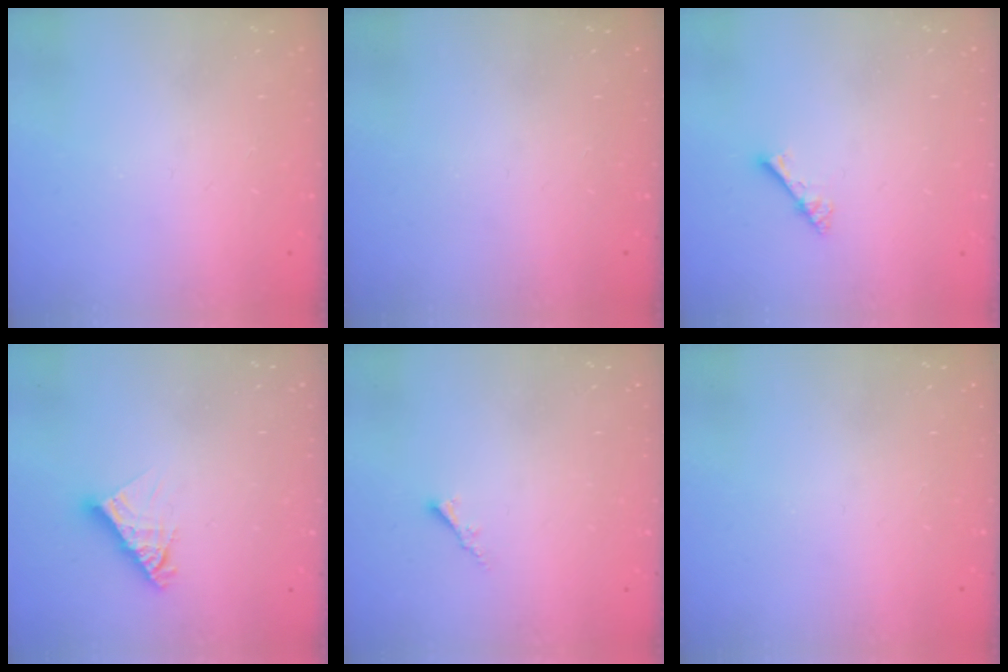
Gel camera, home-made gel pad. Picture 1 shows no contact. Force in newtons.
{"total": 0.0}
{"total": 2.7, "press": 2.7, "slide": 0.2}
{"total": 8.4, "press": 8.4, "slide": 0.7}
{"total": 1.7, "press": 1.6, "slide": 0.5}
{"total": 0.0}